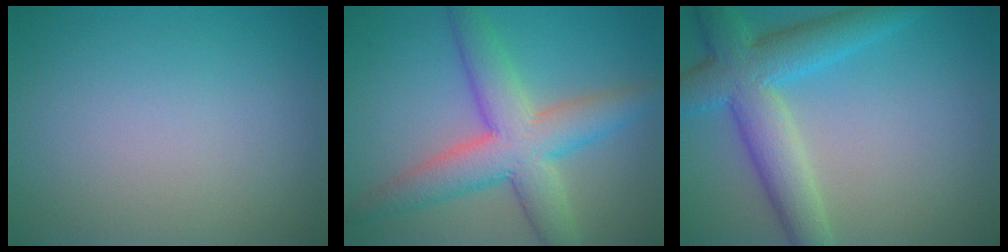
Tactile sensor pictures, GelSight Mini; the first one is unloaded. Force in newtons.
{"total": 7.2, "press": 7.2, "slide": 0.2}
{"total": 7.0, "press": 7.0, "slide": 0.5}